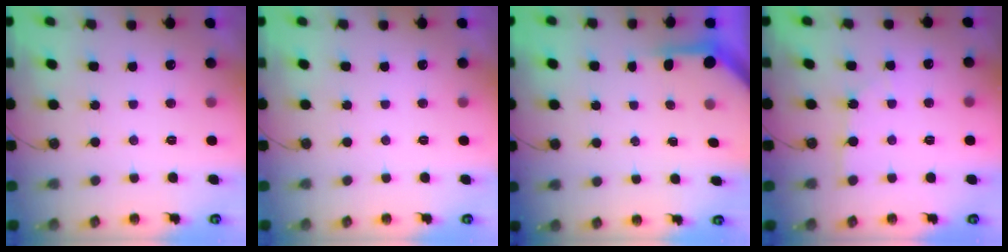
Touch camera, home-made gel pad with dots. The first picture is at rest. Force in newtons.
{"total": 0.0}
{"total": 3.6, "press": 3.6, "slide": 0.3}
{"total": 1.6, "press": 1.6, "slide": 0.3}